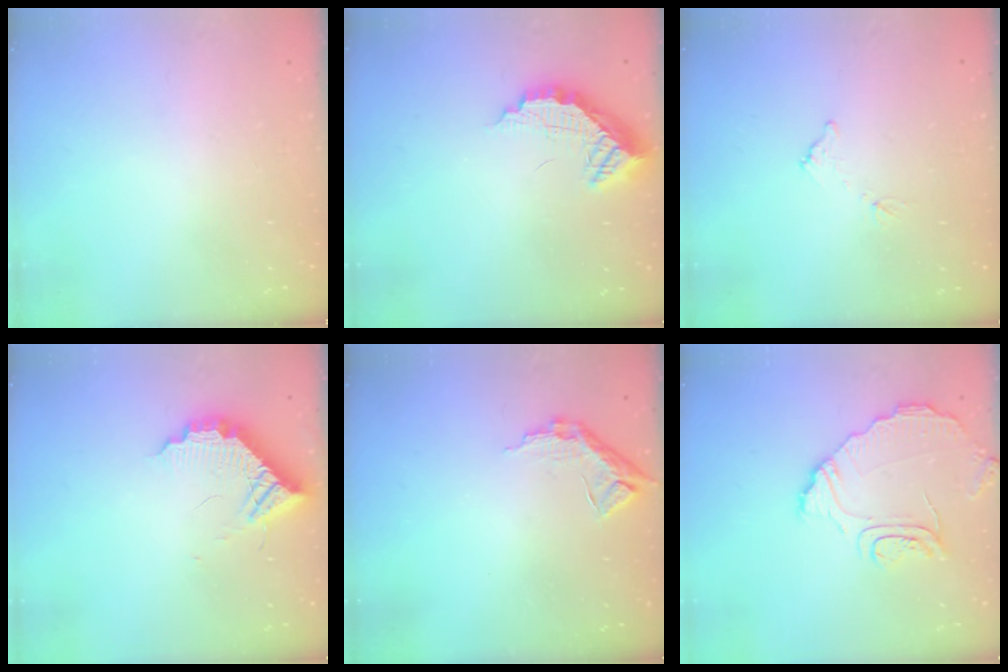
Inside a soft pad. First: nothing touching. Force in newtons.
{"total": 11.3, "press": 11.3, "slide": 1.1}
{"total": 5.4, "press": 5.4, "slide": 0.1}
{"total": 11.5, "press": 11.4, "slide": 0.8}
{"total": 8.9, "press": 8.9, "slide": 0.5}
{"total": 10.5, "press": 10.5, "slide": 0.6}